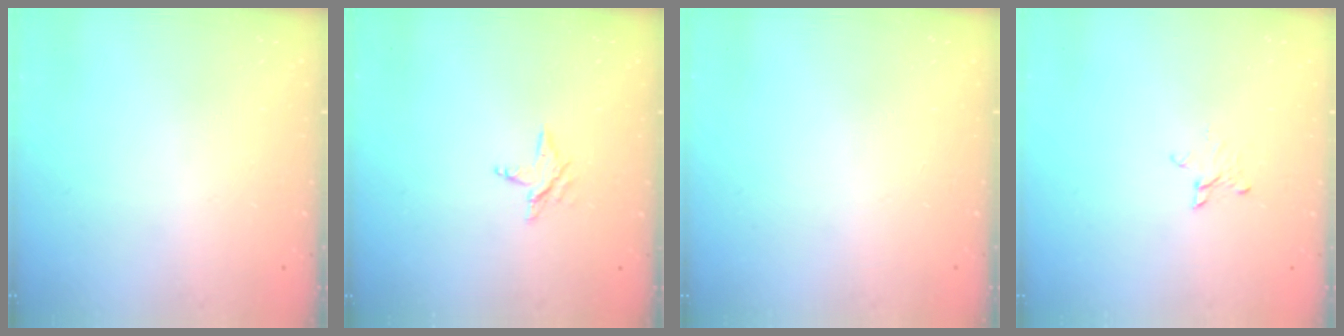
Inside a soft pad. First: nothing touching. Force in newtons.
{"total": 3.1, "press": 3.1, "slide": 0.3}
{"total": 0.0}
{"total": 3.0, "press": 3.0, "slide": 0.3}